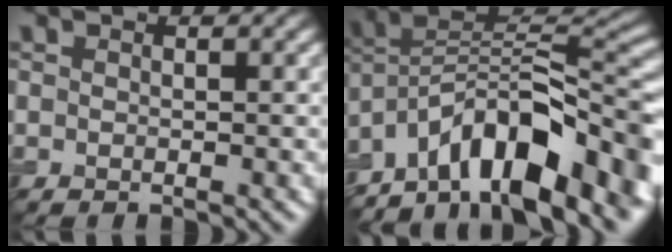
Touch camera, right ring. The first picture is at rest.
{"total": 12.9, "force": [-8.0, 5.3, 8.6], "torque": [-0.126, 0.030, -0.145]}